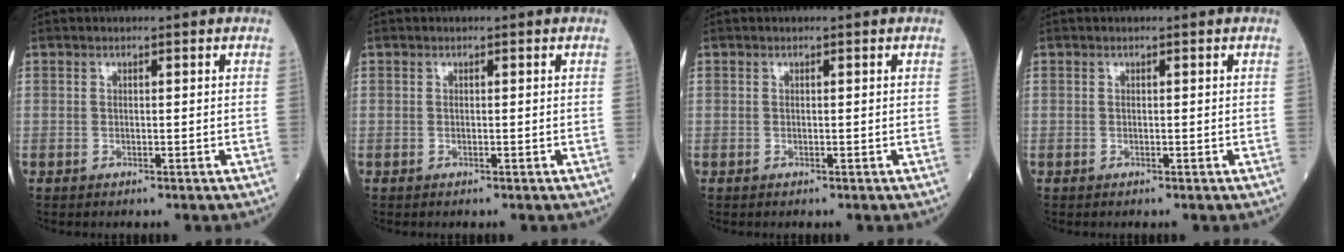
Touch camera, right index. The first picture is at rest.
{"total": 0.0}
{"total": 0.0}
{"total": 0.0}